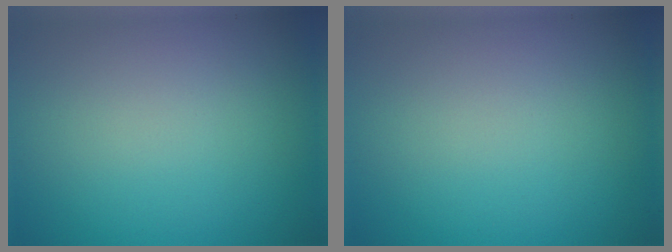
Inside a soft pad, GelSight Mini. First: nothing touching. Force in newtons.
{"total": 0.0}